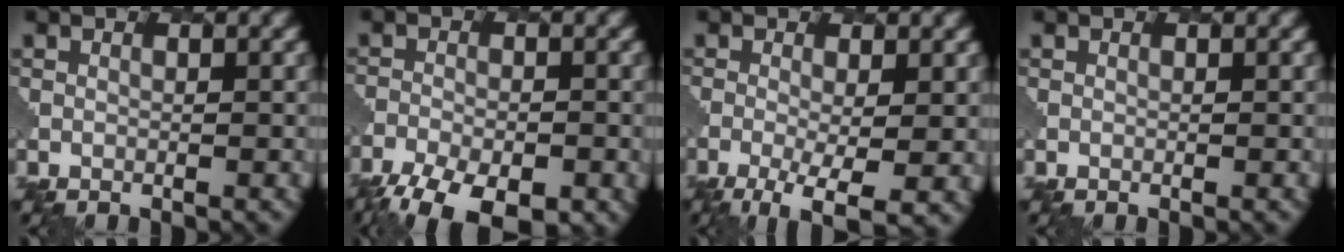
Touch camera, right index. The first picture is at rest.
{"total": 8.0, "force": [-6.1, 3.1, 4.2], "torque": [-0.080, -0.026, -0.101]}
{"total": 5.3, "force": [-1.9, 1.6, 4.7], "torque": [-0.091, -0.009, -0.032]}
{"total": 0.0}